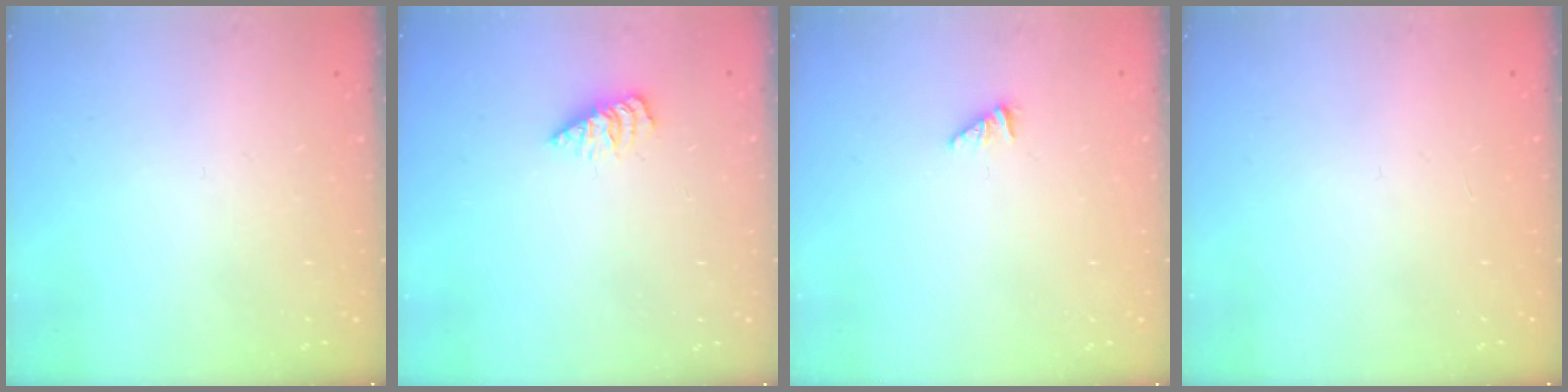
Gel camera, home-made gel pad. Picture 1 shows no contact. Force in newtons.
{"total": 2.3, "press": 2.2, "slide": 0.4}
{"total": 0.8, "press": 0.8, "slide": 0.2}
{"total": 0.0}